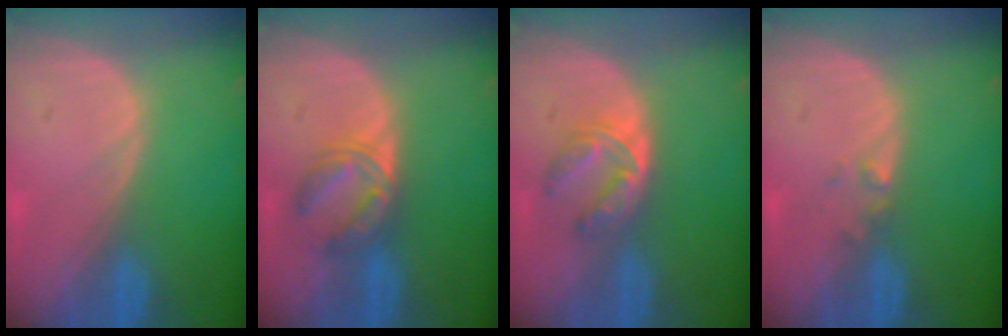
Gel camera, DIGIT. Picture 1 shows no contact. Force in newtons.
{"total": 5.4, "press": 5.3, "slide": 1.0}
{"total": 6.0, "press": 4.9, "slide": 3.5}
{"total": 1.3, "press": 1.0, "slide": 0.8}